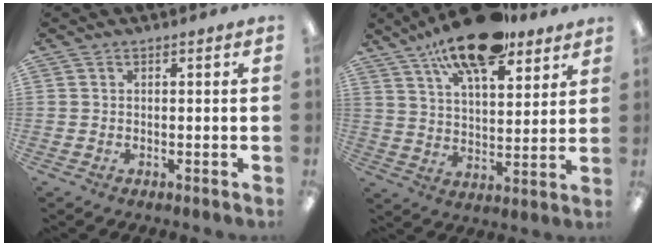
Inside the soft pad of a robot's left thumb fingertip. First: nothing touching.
{"total": 17.3, "force": [12.0, 6.5, 10.5], "torque": [-0.175, -0.052, 0.203]}